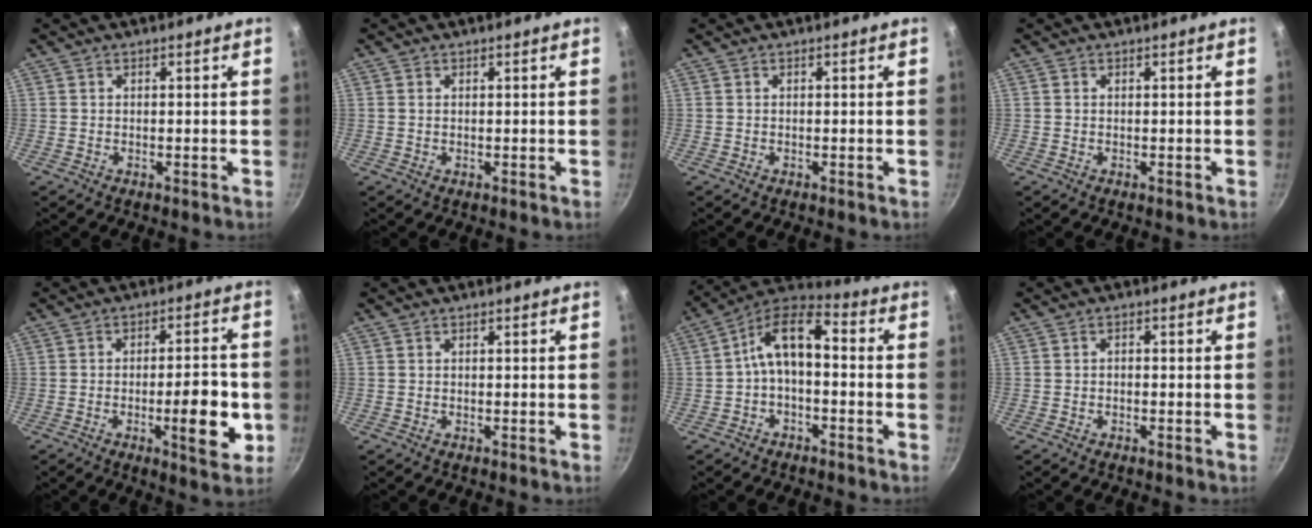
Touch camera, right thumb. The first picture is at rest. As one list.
[{"total": 0.0}, {"total": 0.0}, {"total": 0.0}, {"total": 11.2, "force": [-2.8, 3.5, 10.2], "torque": [-0.125, 0.011, -0.038]}, {"total": 0.0}, {"total": 10.4, "force": [-0.9, 5.3, 8.9], "torque": [-0.152, 0.047, -0.029]}, {"total": 0.8, "force": [-0.6, 0.4, 0.5], "torque": [-0.011, 0.006, -0.009]}]